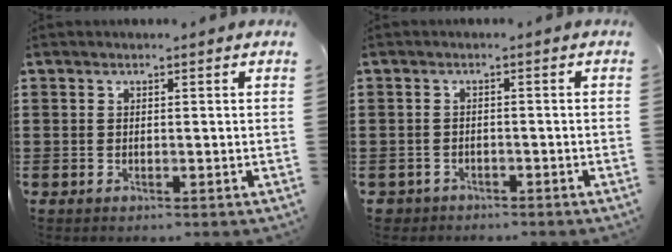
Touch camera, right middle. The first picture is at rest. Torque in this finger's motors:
{"motor_torque": [-0.06, -0.05, -0.04, -0.01]}